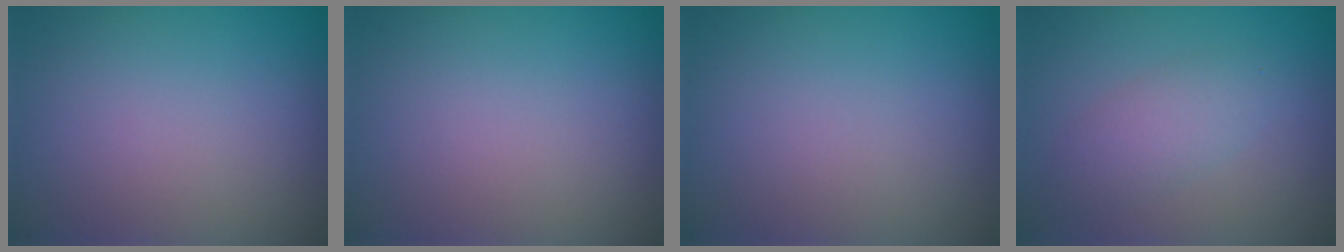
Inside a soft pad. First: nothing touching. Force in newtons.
{"total": 0.0}
{"total": 0.0}
{"total": 2.7, "press": 2.7, "slide": 0.0}